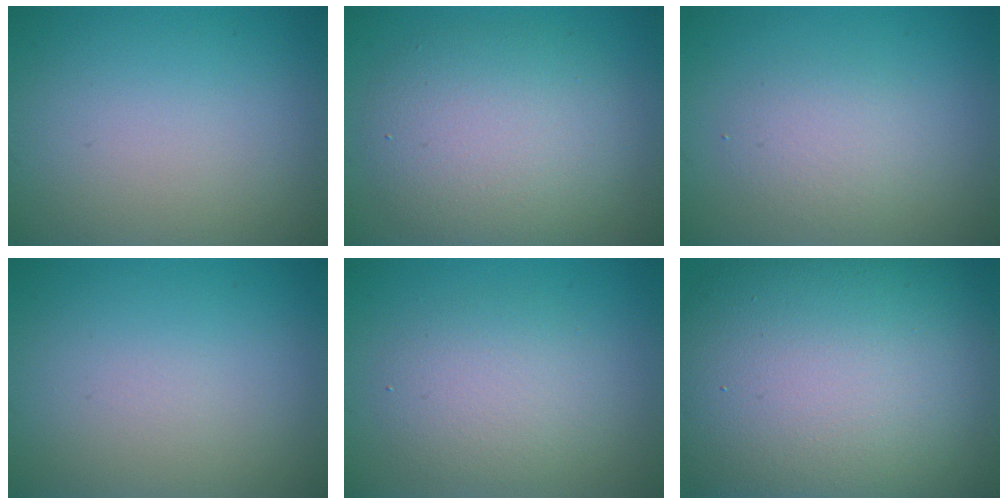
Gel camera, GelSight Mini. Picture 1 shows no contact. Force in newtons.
{"total": 6.4, "press": 6.4, "slide": 0.2}
{"total": 2.1, "press": 2.1, "slide": 0.1}
{"total": 0.0}
{"total": 3.4, "press": 3.3, "slide": 0.3}
{"total": 18.4, "press": 18.4, "slide": 0.5}